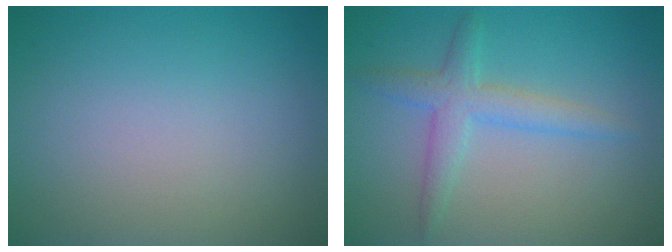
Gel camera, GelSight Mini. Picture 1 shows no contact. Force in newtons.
{"total": 3.1, "press": 3.1, "slide": 0.1}